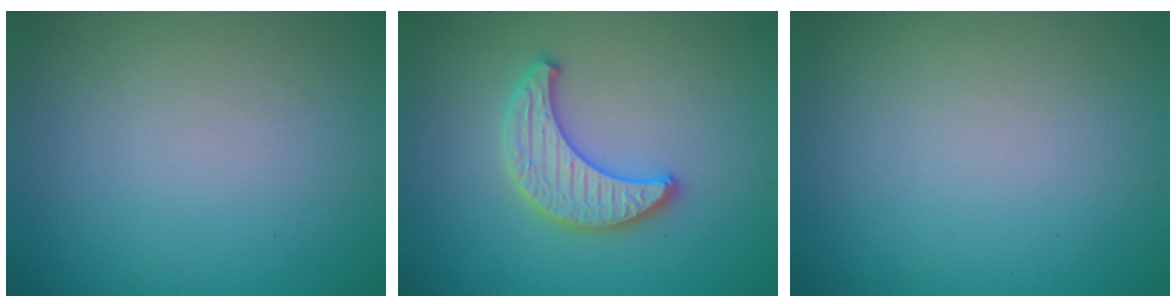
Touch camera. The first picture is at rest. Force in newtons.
{"total": 3.3, "press": 3.2, "slide": 0.3}
{"total": 0.0}